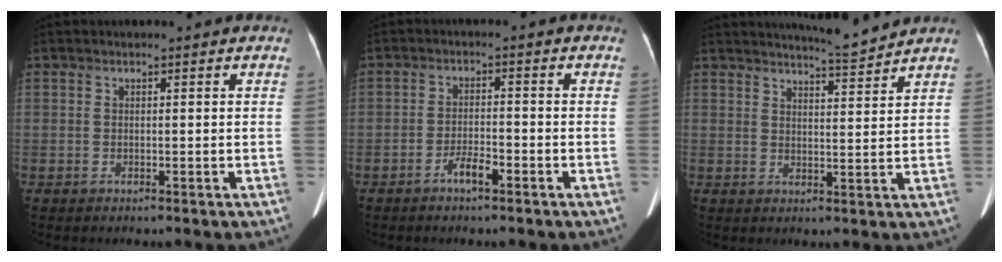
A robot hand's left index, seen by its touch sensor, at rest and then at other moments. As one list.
[{"total": 3.0, "force": [-2.1, 0.6, 2.0], "torque": [-0.037, 0.002, -0.038]}, {"total": 5.5, "force": [5.3, -1.0, 0.8], "torque": [-0.023, -0.013, 0.080]}]